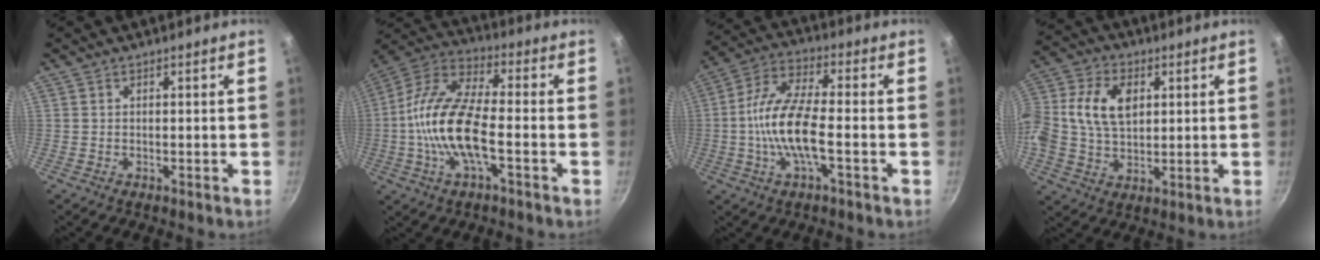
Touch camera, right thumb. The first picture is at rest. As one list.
[{"total": 16.2, "force": [-3.0, 6.1, 14.7], "torque": [-0.282, 0.038, -0.076]}, {"total": 12.6, "force": [-2.4, 4.2, 11.6], "torque": [-0.230, 0.030, -0.061]}, {"total": 15.2, "force": [2.7, 10.7, 10.5], "torque": [-0.214, 0.027, 0.043]}]